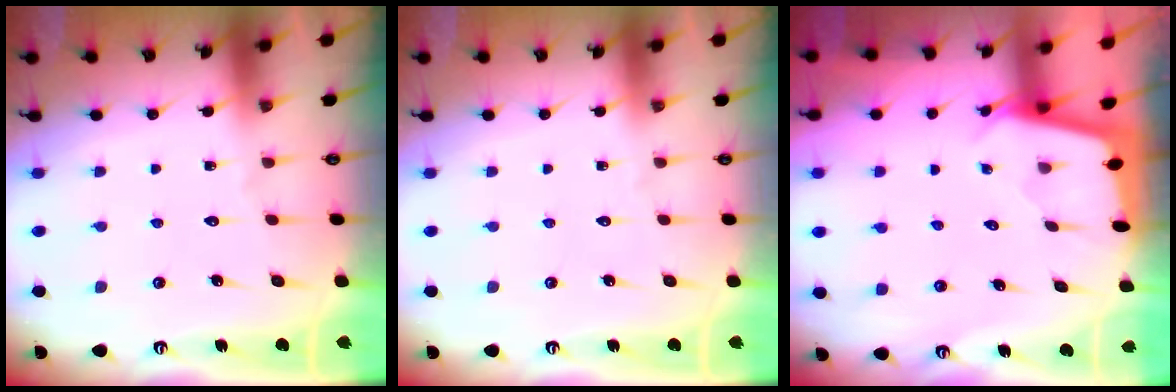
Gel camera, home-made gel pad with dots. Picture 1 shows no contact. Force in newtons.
{"total": 0.0}
{"total": 1.8, "press": 1.8, "slide": 0.2}